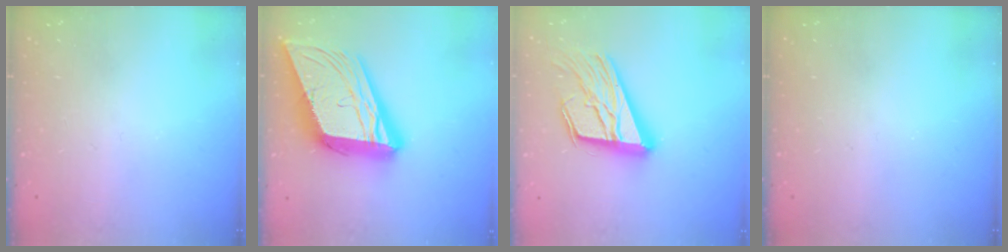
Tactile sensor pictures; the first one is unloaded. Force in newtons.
{"total": 27.2, "press": 26.9, "slide": 4.5}
{"total": 20.9, "press": 20.8, "slide": 2.2}
{"total": 0.0}